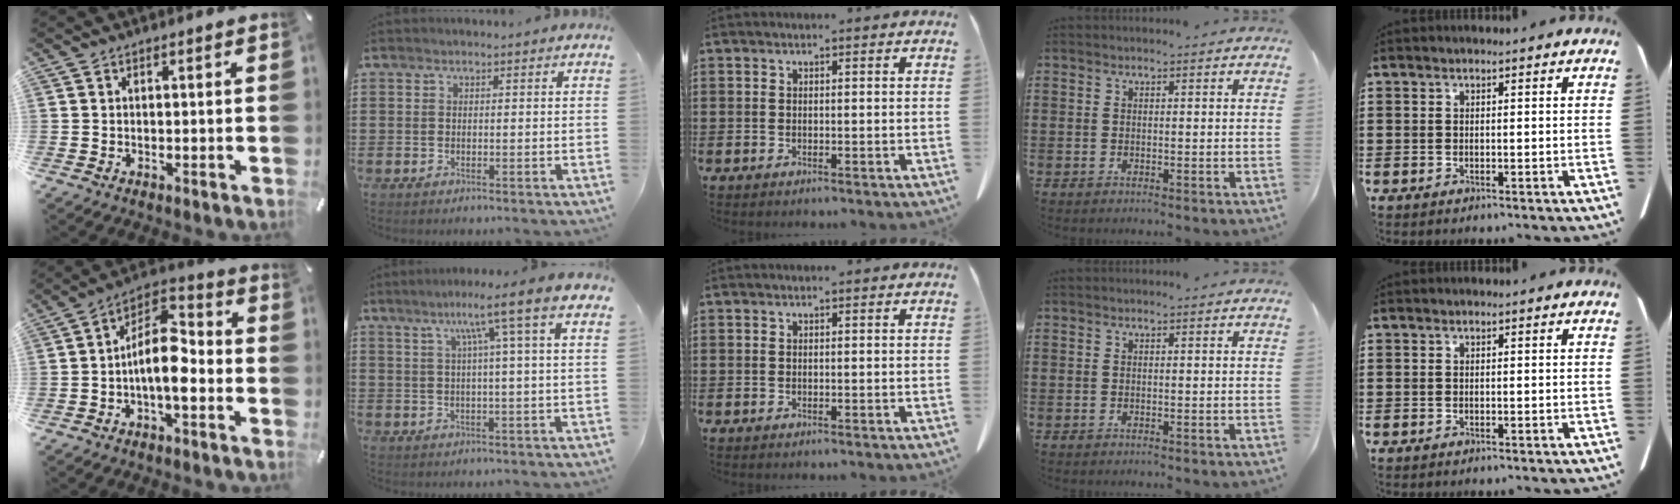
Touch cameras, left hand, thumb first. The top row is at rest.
{"thumb": {"total": 11.7, "force": [-2.8, 5.7, 9.8], "torque": [-0.202, -0.001, -0.052]}, "index": {"total": 8.0, "force": [3.1, -1.2, 7.3], "torque": [-0.141, -0.005, 0.036]}}